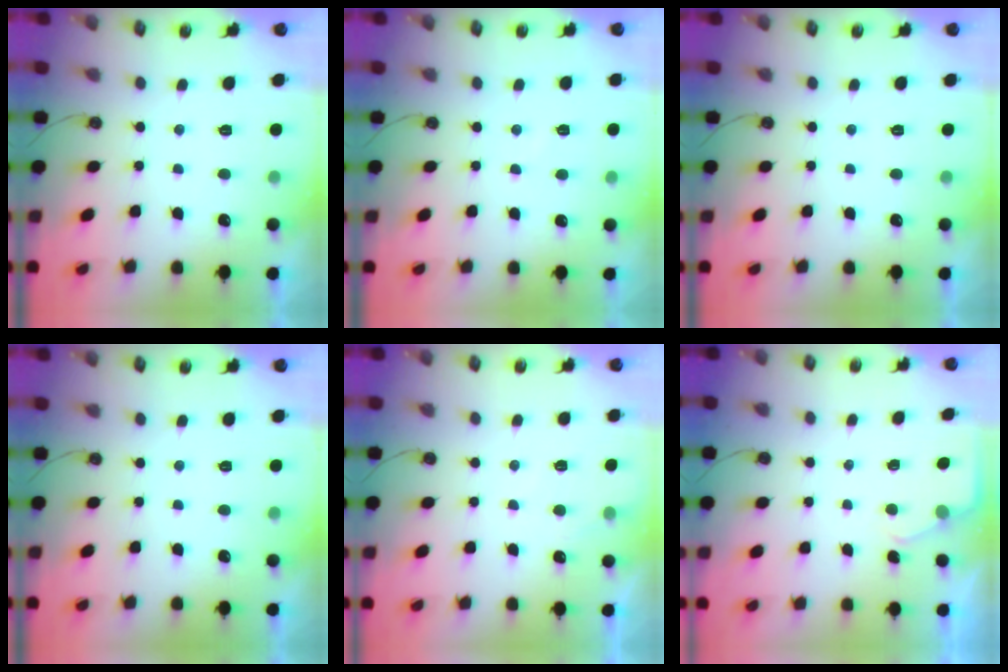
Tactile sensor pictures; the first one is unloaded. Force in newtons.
{"total": 2.0, "press": 2.0, "slide": 0.4}
{"total": 0.0}
{"total": 0.0}
{"total": 3.9, "press": 3.8, "slide": 0.5}
{"total": 2.6, "press": 2.6, "slide": 0.4}